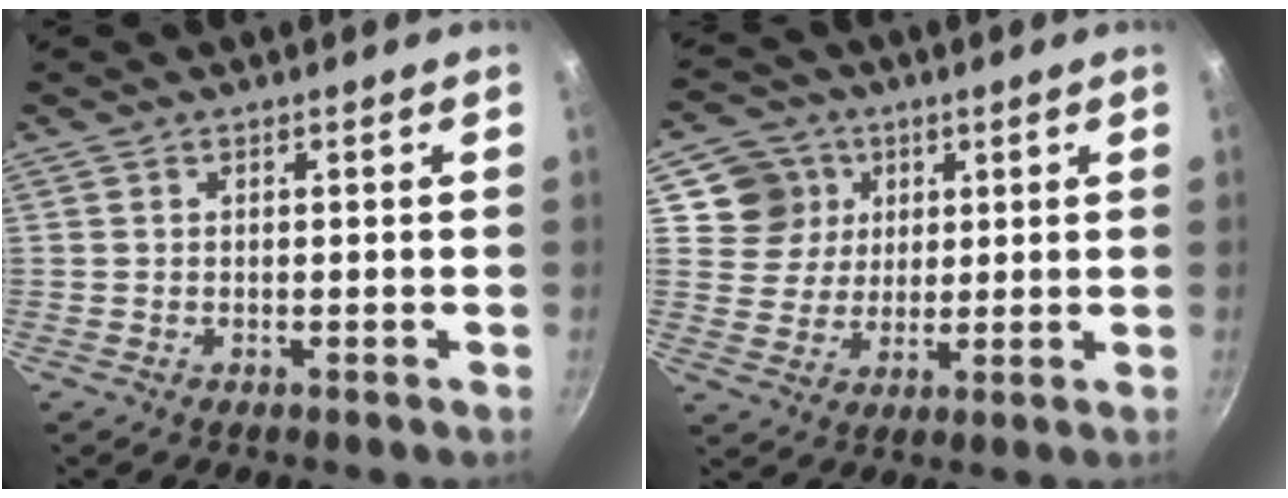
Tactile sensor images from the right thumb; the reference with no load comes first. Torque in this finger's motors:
{"motor_torque": [0.21, 0.67, 0.26, 0.12, 0.00]}